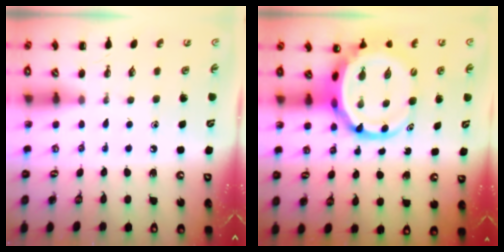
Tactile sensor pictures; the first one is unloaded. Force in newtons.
{"total": 8.3, "press": 7.9, "slide": 2.4}